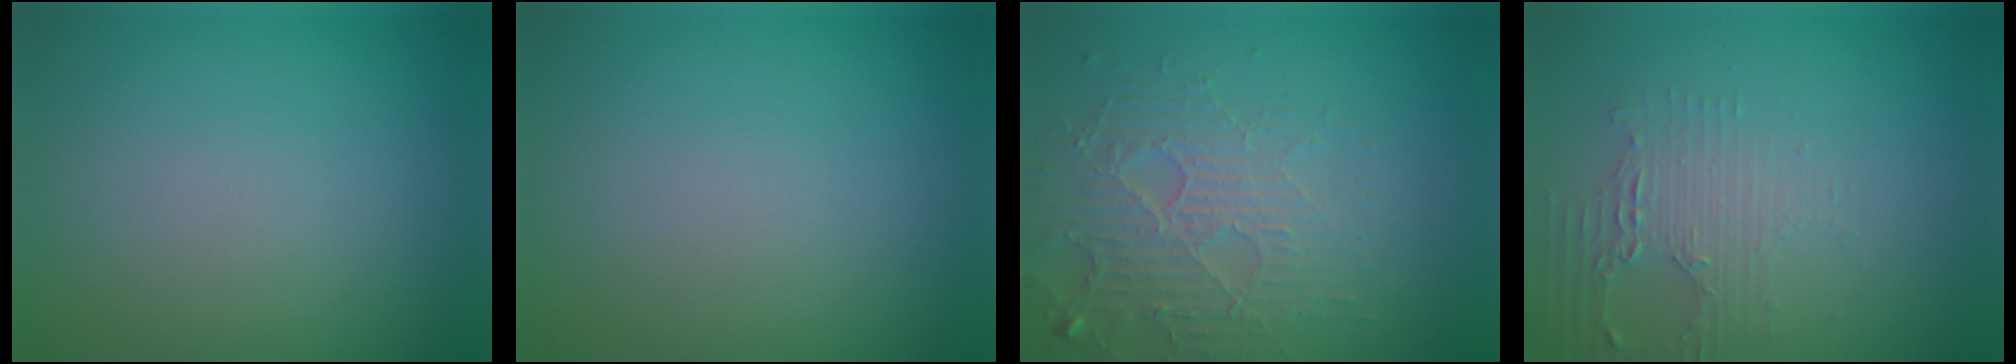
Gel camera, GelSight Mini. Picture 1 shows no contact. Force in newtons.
{"total": 0.0}
{"total": 3.8, "press": 3.6, "slide": 1.2}
{"total": 2.2, "press": 2.1, "slide": 0.6}